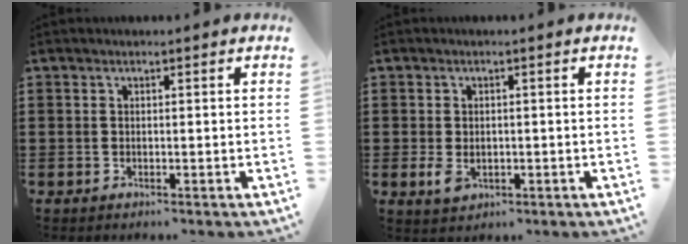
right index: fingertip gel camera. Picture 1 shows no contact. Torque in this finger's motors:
{"motor_torque": [1.61, 0.54, 0.21, 0.08]}